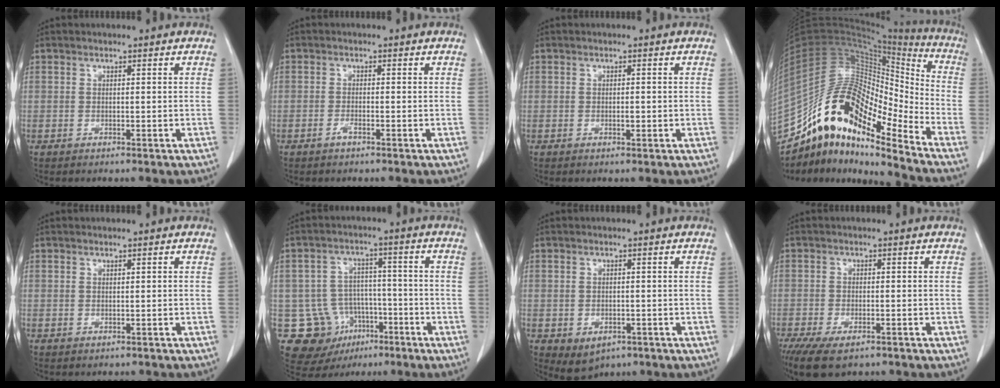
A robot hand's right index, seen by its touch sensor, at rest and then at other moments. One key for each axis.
{"total": 1.0, "fx": -0.7, "fy": 0.1, "fz": 0.8, "tx": -0.013, "ty": 0.002, "tz": -0.011}
{"total": 0.9, "fx": -0.1, "fy": 0.4, "fz": 0.9, "tx": -0.012, "ty": 0.001, "tz": 0.002}
{"total": 19.9, "fx": -14.9, "fy": 4.8, "fz": 12.3, "tx": -0.229, "ty": 0.047, "tz": -0.268}
{"total": 0.7, "fx": -0.6, "fy": 0.5, "fz": 0.0, "tx": 0.002, "ty": 0.003, "tz": -0.008}
{"total": 11.5, "fx": -5.3, "fy": 9.7, "fz": 3.1, "tx": -0.054, "ty": 0.036, "tz": -0.069}
{"total": 4.1, "fx": -2.0, "fy": 3.0, "fz": 1.9, "tx": -0.028, "ty": -0.003, "tz": -0.015}
{"total": 9.4, "fx": -6.8, "fy": 3.5, "fz": 5.5, "tx": -0.096, "ty": -0.016, "tz": -0.103}